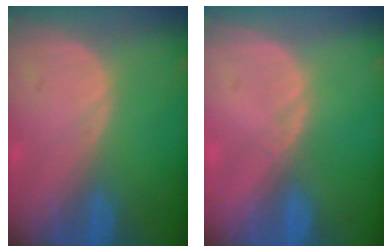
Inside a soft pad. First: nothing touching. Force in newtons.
{"total": 0.7, "press": 0.5, "slide": 0.4}